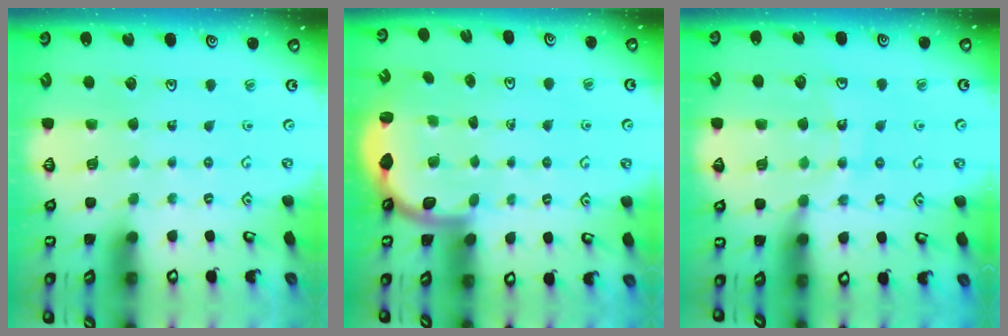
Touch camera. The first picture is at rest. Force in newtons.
{"total": 2.6, "press": 2.5, "slide": 0.6}
{"total": 12.2, "press": 11.7, "slide": 3.6}